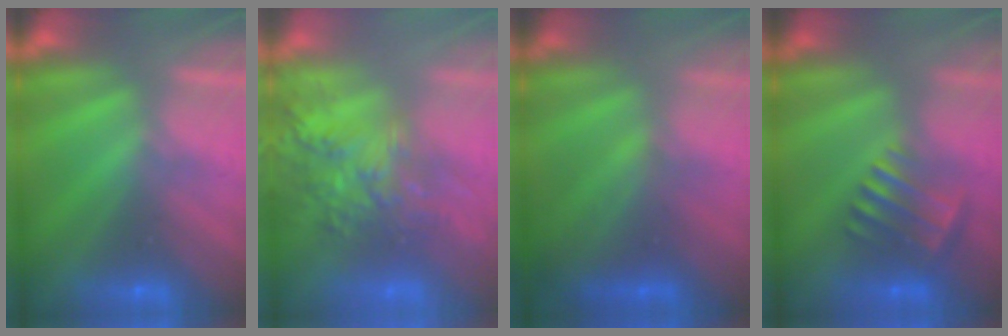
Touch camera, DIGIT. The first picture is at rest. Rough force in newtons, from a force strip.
{"total": 6.5}
{"total": 2.3}
{"total": 3.7}